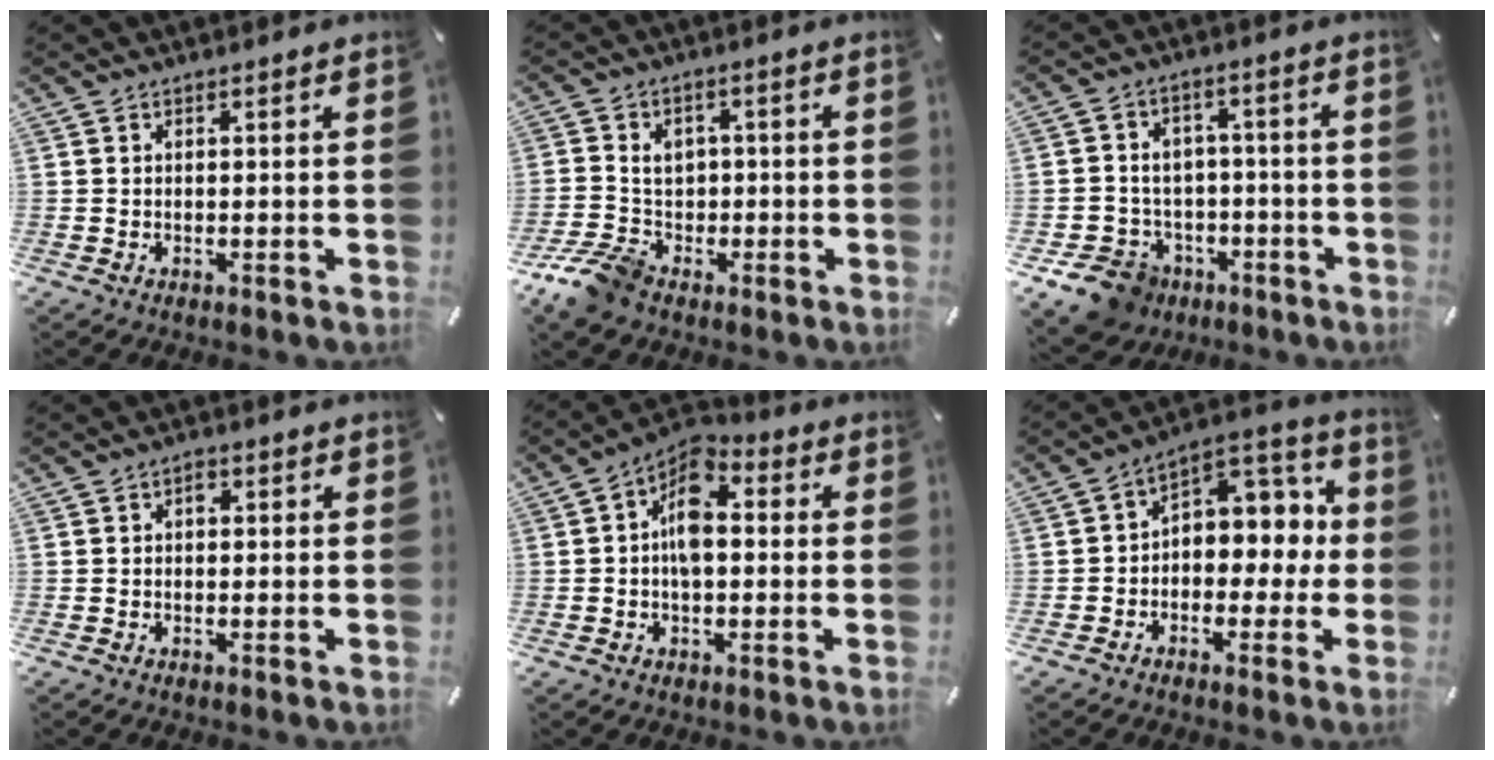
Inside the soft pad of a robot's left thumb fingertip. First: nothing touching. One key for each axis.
{"total": 9.5, "fx": -3.5, "fy": 7.8, "fz": 4.1, "tx": -0.088, "ty": 0.023, "tz": -0.062}
{"total": 11.4, "fx": -6.1, "fy": 9.0, "fz": 3.2, "tx": -0.066, "ty": 0.046, "tz": -0.102}
{"total": 1.5, "fx": 0.1, "fy": 1.1, "fz": 1.1, "tx": -0.013, "ty": 0.005, "tz": -0.001}
{"total": 8.8, "fx": 0.3, "fy": 5.6, "fz": 6.8, "tx": -0.112, "ty": -0.005, "tz": 0.002}
{"total": 7.7, "fx": 0.6, "fy": 6.7, "fz": 3.8, "tx": -0.047, "ty": -0.007, "tz": 0.011}